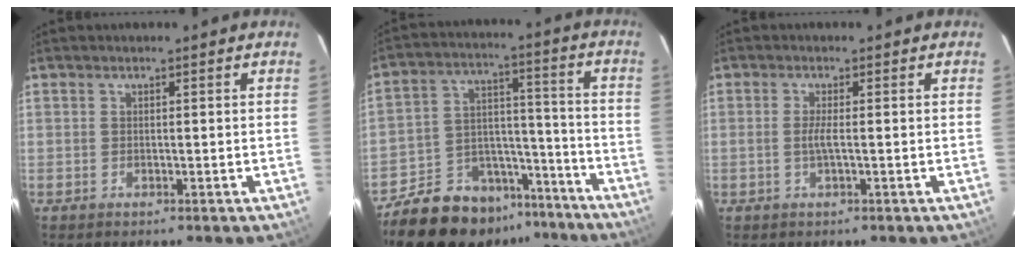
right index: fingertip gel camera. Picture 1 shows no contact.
{"total": 18.8, "force": [-14.4, 10.0, 6.7], "torque": [-0.148, 0.051, -0.204]}
{"total": 1.7, "force": [-0.2, -0.2, 1.7], "torque": [-0.031, 0.000, -0.005]}